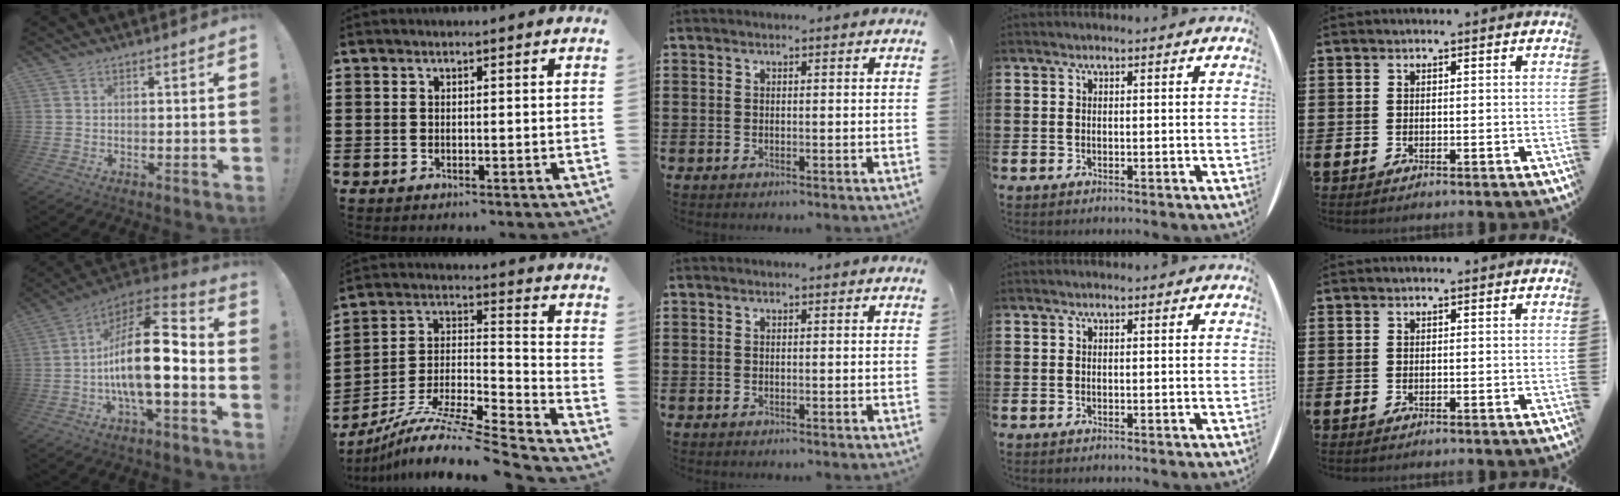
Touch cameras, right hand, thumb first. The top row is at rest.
{"thumb": {"total": 20.0, "force": [-3.0, 7.4, 18.3], "torque": [-0.331, 0.018, -0.050]}, "index": {"total": 10.4, "force": [-8.6, 0.7, 5.8], "torque": [-0.103, 0.006, -0.172]}}